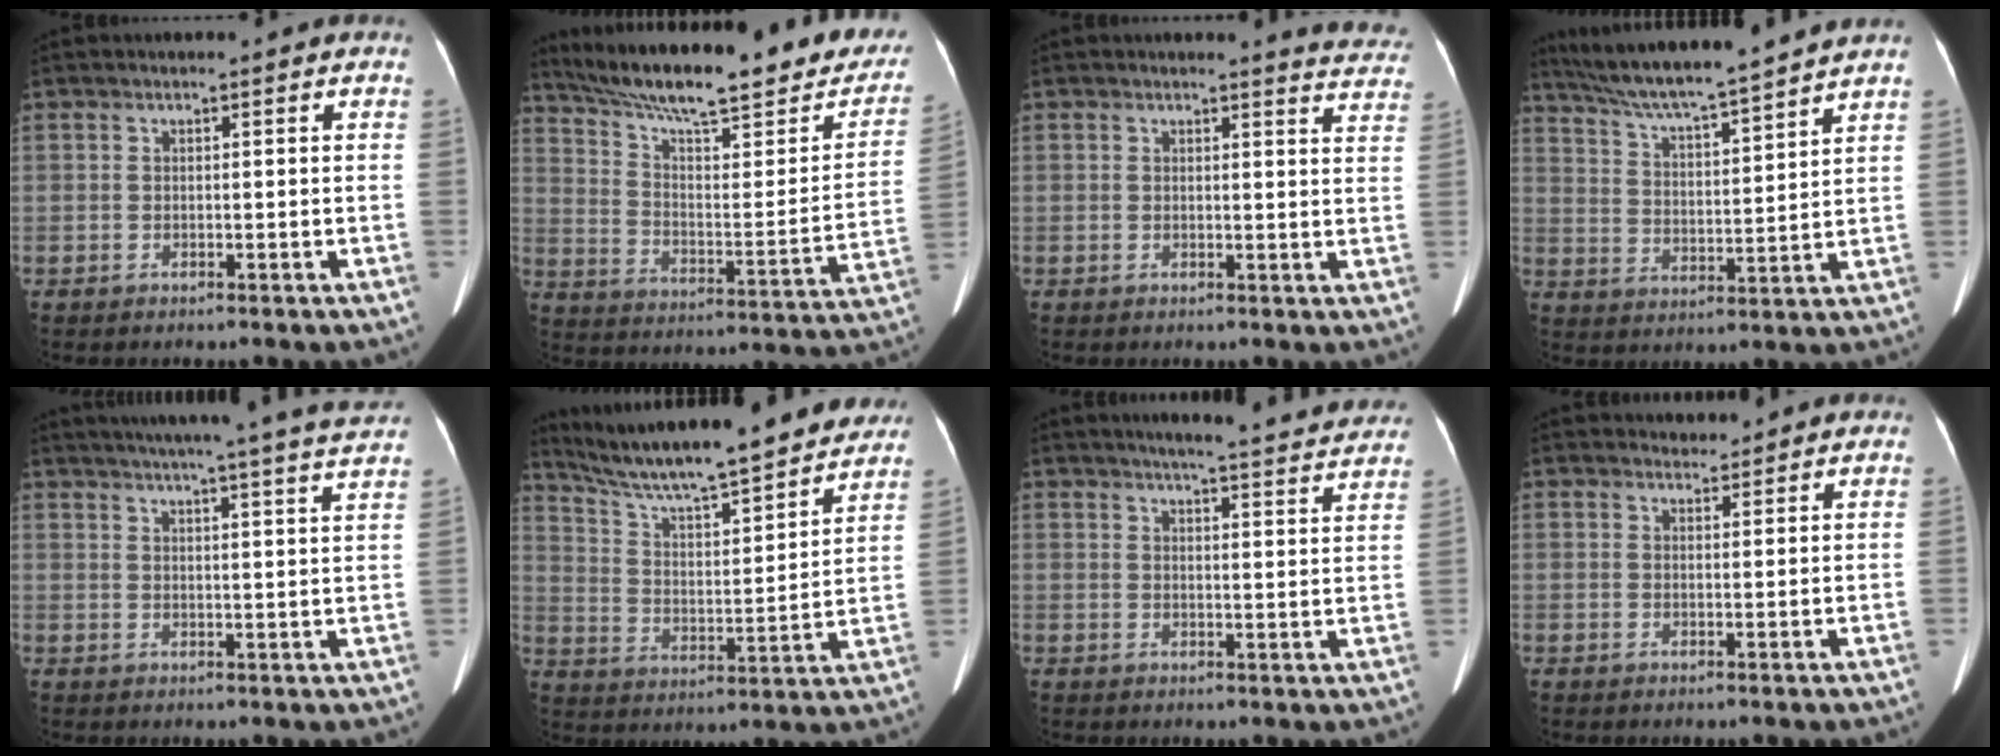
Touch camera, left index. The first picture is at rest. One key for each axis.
{"total": 28.3, "fx": 22.8, "fy": 4.9, "fz": 16.1, "tx": -0.251, "ty": -0.021, "tz": 0.316}
{"total": 7.3, "fx": 7.2, "fy": 0.6, "fz": 0.8, "tx": 0.011, "ty": -0.042, "tz": 0.048}
{"total": 15.0, "fx": 13.5, "fy": -0.9, "fz": 6.5, "tx": -0.120, "ty": 0.007, "tz": 0.218}
{"total": 23.4, "fx": 21.3, "fy": -1.1, "fz": 9.6, "tx": -0.151, "ty": -0.026, "tz": 0.262}
{"total": 23.3, "fx": 20.7, "fy": 2.7, "fz": 10.4, "tx": -0.178, "ty": -0.002, "tz": 0.307}
{"total": 17.0, "fx": 15.7, "fy": 1.2, "fz": 6.3, "tx": -0.079, "ty": -0.015, "tz": 0.182}
{"total": 2.0, "fx": 1.9, "fy": 0.5, "fz": -0.3, "tx": -0.003, "ty": 0.006, "tz": 0.030}